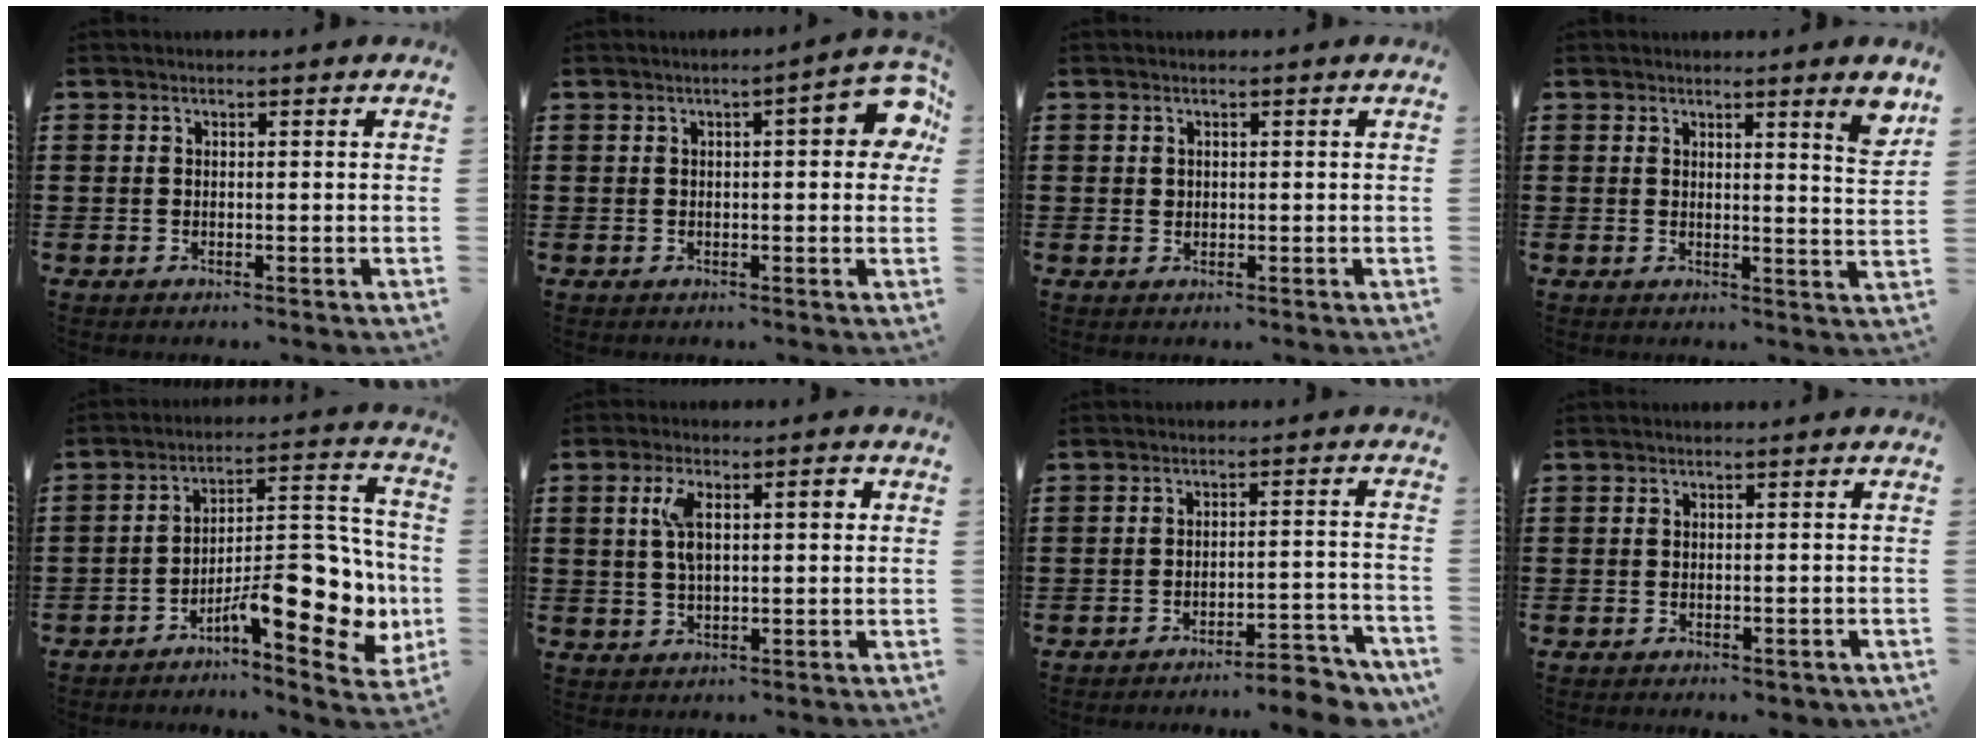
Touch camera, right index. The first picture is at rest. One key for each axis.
{"total": 6.1, "fx": 1.3, "fy": 1.1, "fz": 5.8, "tx": -0.078, "ty": -0.004, "tz": 0.013}
{"total": 0.7, "fx": 0.2, "fy": 0.7, "fz": 0.2, "tx": -0.006, "ty": 0.003, "tz": 0.005}
{"total": 4.0, "fx": 2.9, "fy": -1.0, "fz": 2.5, "tx": -0.032, "ty": -0.018, "tz": 0.045}
{"total": 12.6, "fx": -5.5, "fy": 4.7, "fz": 10.3, "tx": -0.130, "ty": -0.001, "tz": -0.100}
{"total": 6.2, "fx": 1.4, "fy": 2.2, "fz": 5.6, "tx": -0.105, "ty": 0.008, "tz": 0.019}
{"total": 4.7, "fx": -4.4, "fy": -0.2, "fz": 1.7, "tx": -0.028, "ty": -0.008, "tz": -0.085}
{"total": 0.6, "fx": -0.6, "fy": 0.0, "fz": 0.1, "tx": -0.003, "ty": -0.004, "tz": -0.012}